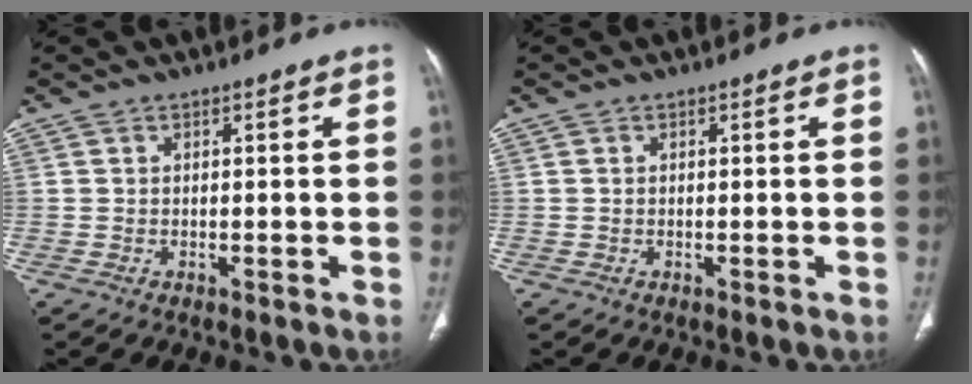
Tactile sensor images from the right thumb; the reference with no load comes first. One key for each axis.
{"total": 0.0}